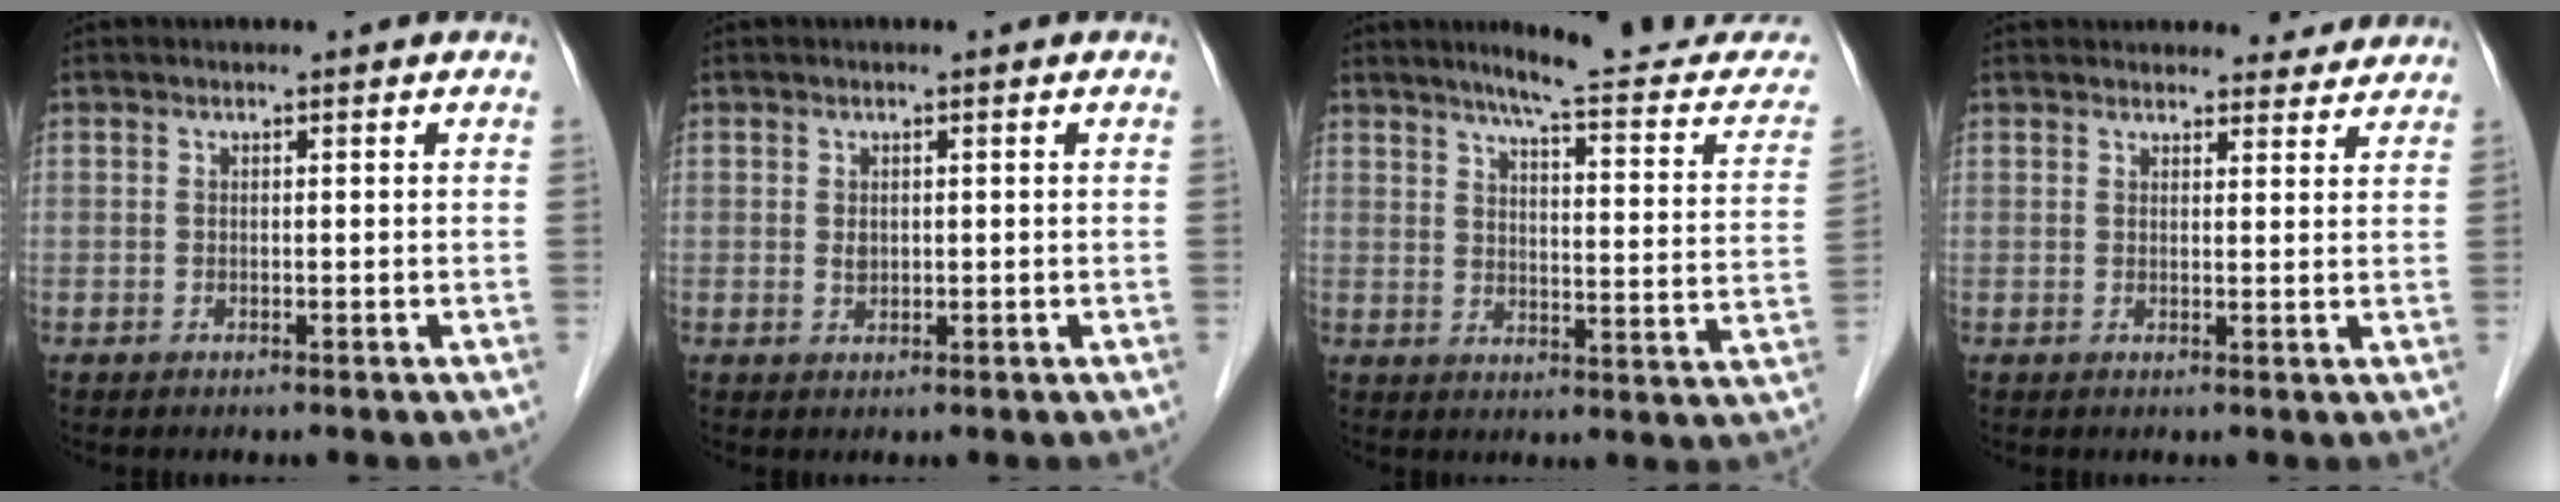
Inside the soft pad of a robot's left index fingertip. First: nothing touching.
{"total": 1.2, "force": [0.2, 0.8, 0.8], "torque": [-0.015, 0.000, 0.006]}
{"total": 16.5, "force": [14.9, 1.0, 7.0], "torque": [-0.084, -0.046, 0.175]}
{"total": 7.2, "force": [6.8, 1.9, 1.0], "torque": [0.007, 0.014, 0.070]}